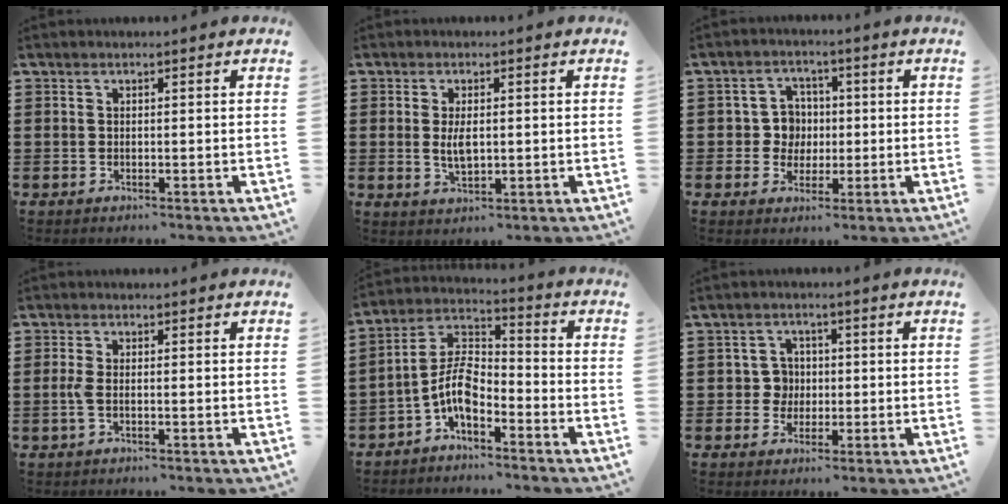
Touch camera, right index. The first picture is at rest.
{"total": 3.6, "force": [0.2, 1.6, 3.2], "torque": [-0.065, 0.005, 0.003]}
{"total": 5.1, "force": [0.0, 4.8, 1.9], "torque": [-0.054, 0.017, -0.002]}
{"total": 2.2, "force": [-0.5, 0.7, 2.1], "torque": [-0.052, -0.005, -0.013]}
{"total": 7.3, "force": [-3.7, 3.4, 5.4], "torque": [-0.140, -0.009, -0.081]}
{"total": 3.8, "force": [-0.2, 3.4, 1.5], "torque": [-0.041, 0.009, -0.008]}